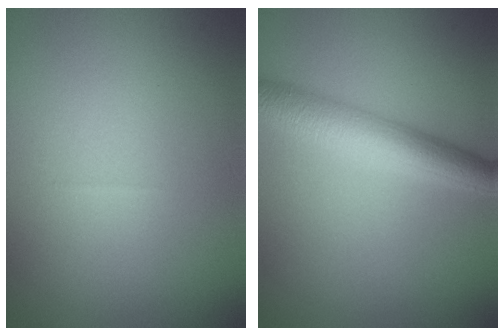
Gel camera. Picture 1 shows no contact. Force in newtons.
{"total": 4.8, "press": 4.8, "slide": 0.1}